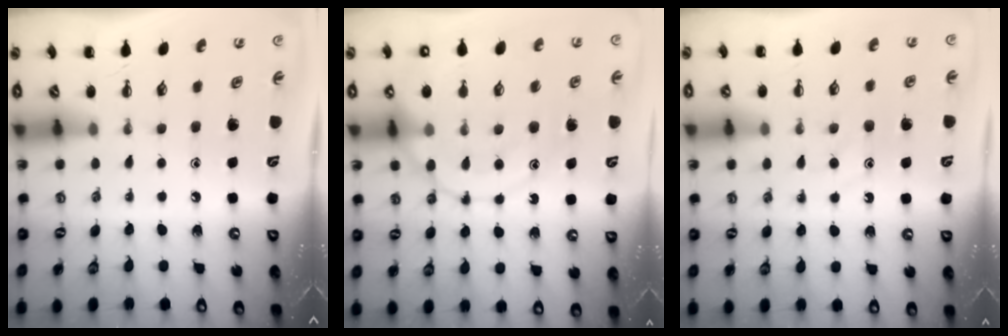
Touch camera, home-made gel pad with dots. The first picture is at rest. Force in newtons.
{"total": 16.8, "press": 16.6, "slide": 2.1}
{"total": 11.3, "press": 11.2, "slide": 1.0}